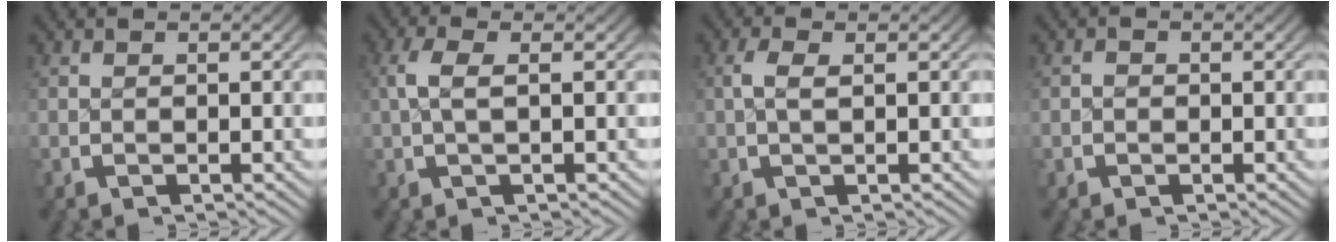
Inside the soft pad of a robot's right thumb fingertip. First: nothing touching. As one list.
[{"total": 2.5, "force": [0.5, 0.9, 2.3], "torque": [-0.057, 0.003, 0.011]}, {"total": 1.7, "force": [0.5, 0.6, 1.5], "torque": [-0.035, 0.003, 0.011]}, {"total": 0.7, "force": [-0.3, 0.7, 0.1], "torque": [-0.002, -0.005, -0.006]}]